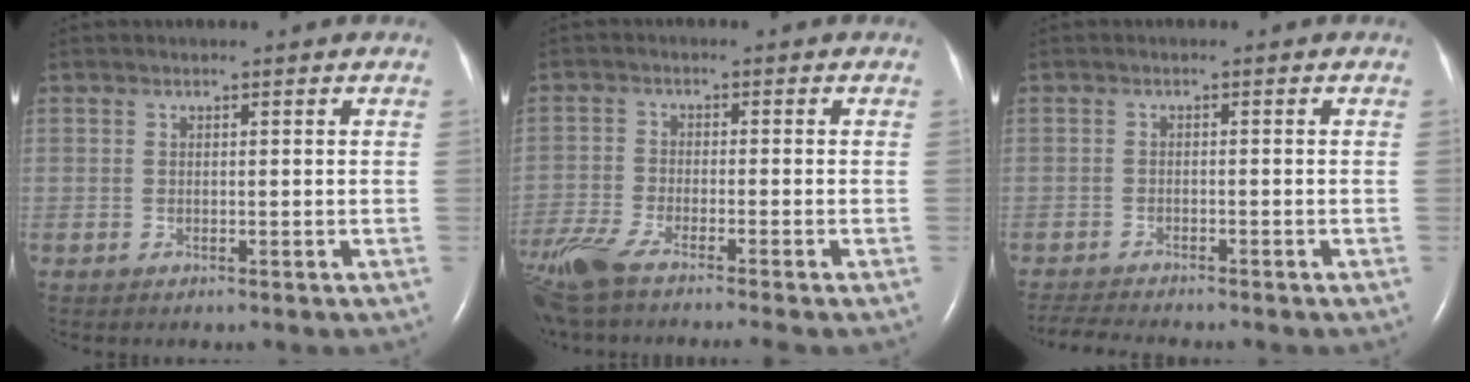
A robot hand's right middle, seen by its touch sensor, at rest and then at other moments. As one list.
[{"total": 9.8, "force": [-8.0, 0.2, 5.6], "torque": [-0.111, -0.025, -0.143]}, {"total": 5.0, "force": [-4.7, -0.1, 1.6], "torque": [-0.030, -0.017, -0.078]}]